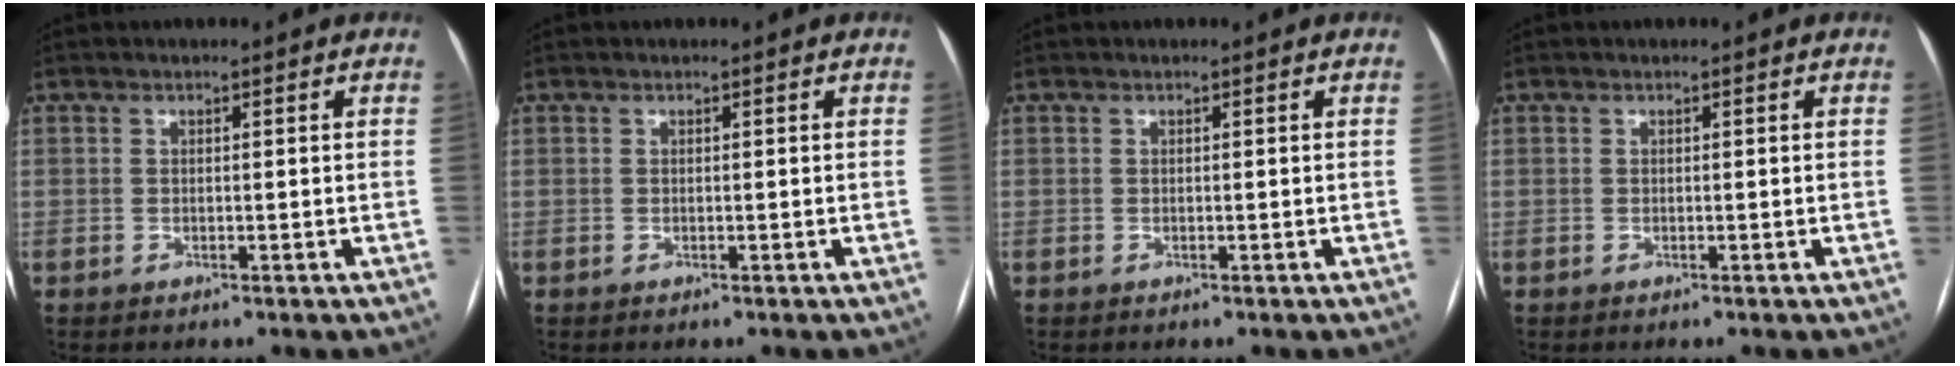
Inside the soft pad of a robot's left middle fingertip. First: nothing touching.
{"total": 0.0}
{"total": 0.0}
{"total": 0.0}